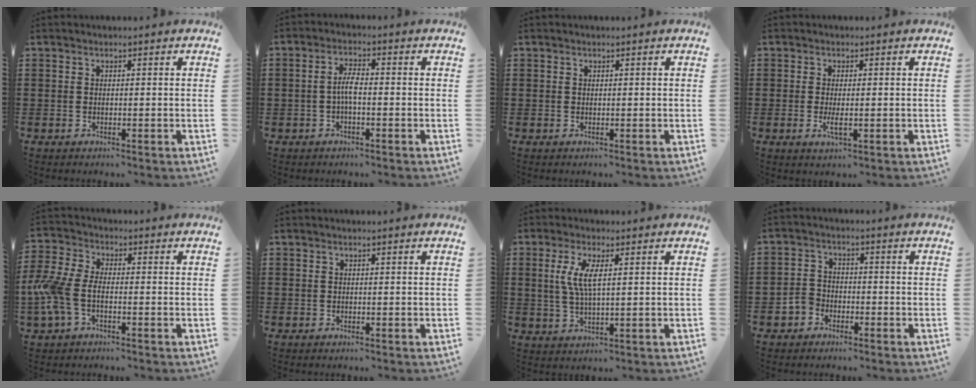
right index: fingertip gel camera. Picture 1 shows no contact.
{"total": 3.2, "force": [-0.7, 1.1, 3.0], "torque": [-0.062, 0.002, -0.016]}
{"total": 0.0}
{"total": 2.4, "force": [-0.4, 0.6, 2.3], "torque": [-0.049, -0.006, -0.010]}
{"total": 6.6, "force": [-1.9, 3.3, 5.4], "torque": [-0.149, -0.012, -0.044]}
{"total": 0.0}
{"total": 5.0, "force": [1.3, 1.4, 4.6], "torque": [-0.102, 0.000, 0.019]}
{"total": 2.9, "force": [-1.8, 2.0, 1.1], "torque": [-0.034, 0.000, -0.038]}